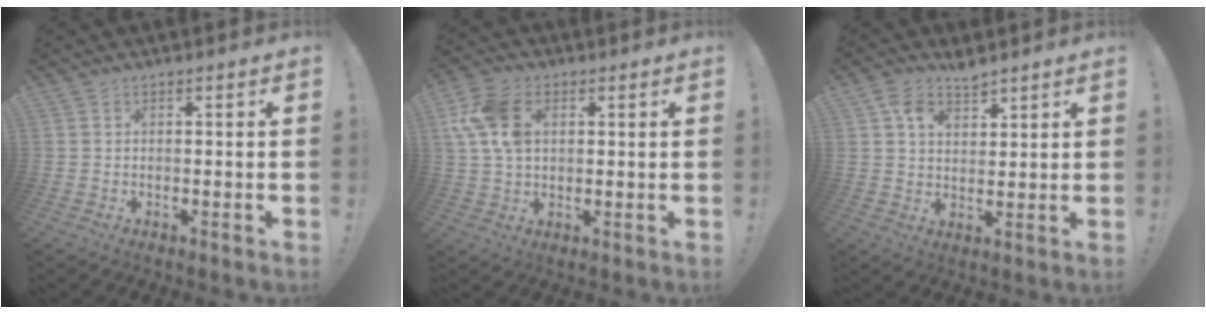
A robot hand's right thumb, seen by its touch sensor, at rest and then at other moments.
{"total": 12.0, "force": [3.2, 8.0, 8.4], "torque": [-0.173, 0.007, 0.064]}
{"total": 6.4, "force": [4.3, 3.9, 2.7], "torque": [-0.044, -0.021, 0.081]}